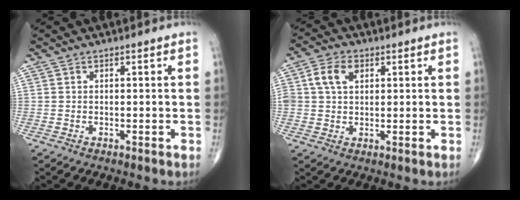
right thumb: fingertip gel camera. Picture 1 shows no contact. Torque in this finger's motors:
{"motor_torque": [1.85, 1.79, 1.14, -0.22, 0.26]}